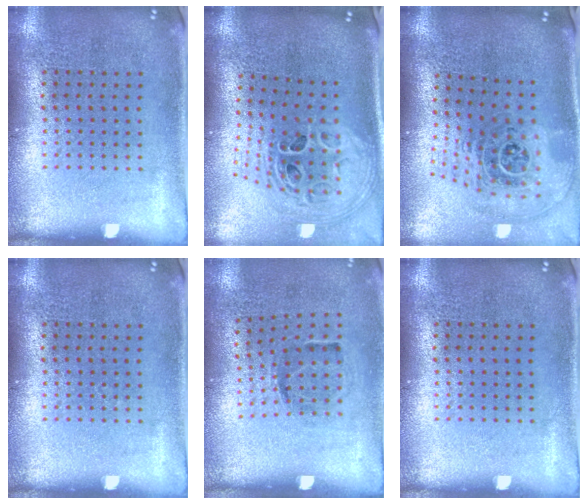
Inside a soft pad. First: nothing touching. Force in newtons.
{"total": 2.8, "press": 2.0, "slide": 1.9}
{"total": 2.3, "press": 1.6, "slide": 1.6}
{"total": 0.0}
{"total": 1.1, "press": 0.8, "slide": 0.8}
{"total": 0.0}